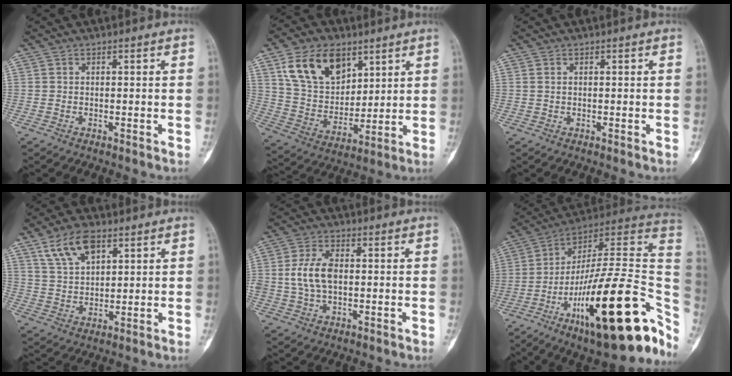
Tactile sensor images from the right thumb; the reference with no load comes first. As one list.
[{"total": 15.6, "force": [8.1, 10.0, 8.8], "torque": [-0.128, -0.032, 0.163]}, {"total": 0.0}, {"total": 9.0, "force": [5.1, 4.6, 5.8], "torque": [-0.097, -0.015, 0.103]}, {"total": 7.7, "force": [0.2, 4.6, 6.2], "torque": [-0.122, 0.011, 0.002]}, {"total": 33.9, "force": [-12.4, 10.2, 29.9], "torque": [-0.378, 0.064, -0.191]}]